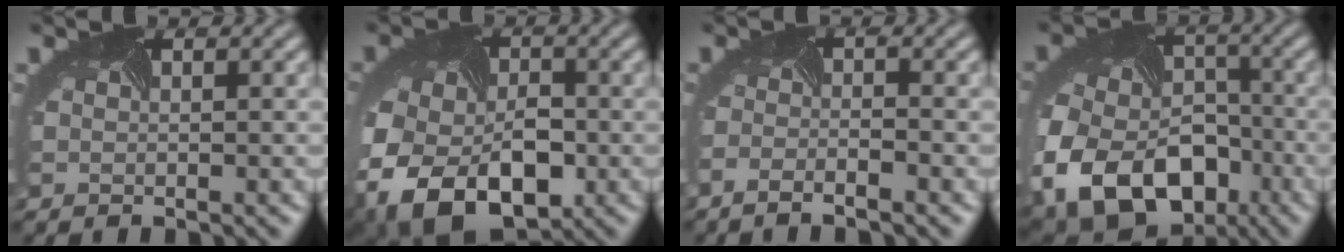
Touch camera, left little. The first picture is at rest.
{"total": 12.1, "force": [-4.1, 8.4, 7.7], "torque": [-0.149, -0.046, -0.047]}
{"total": 2.1, "force": [-1.8, 0.0, 1.2], "torque": [-0.024, -0.013, -0.035]}
{"total": 14.9, "force": [-6.4, 10.5, 8.4], "torque": [-0.175, -0.044, -0.088]}